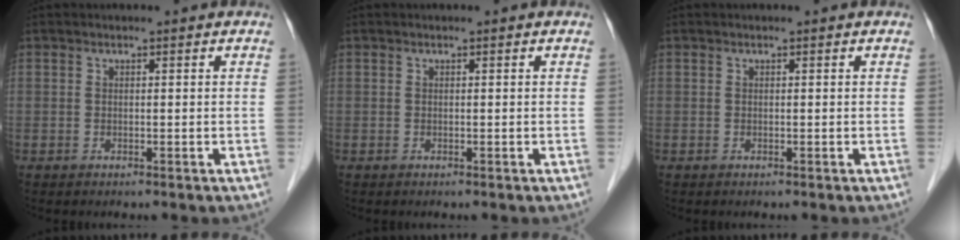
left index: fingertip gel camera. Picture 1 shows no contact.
{"total": 0.0}
{"total": 0.0}